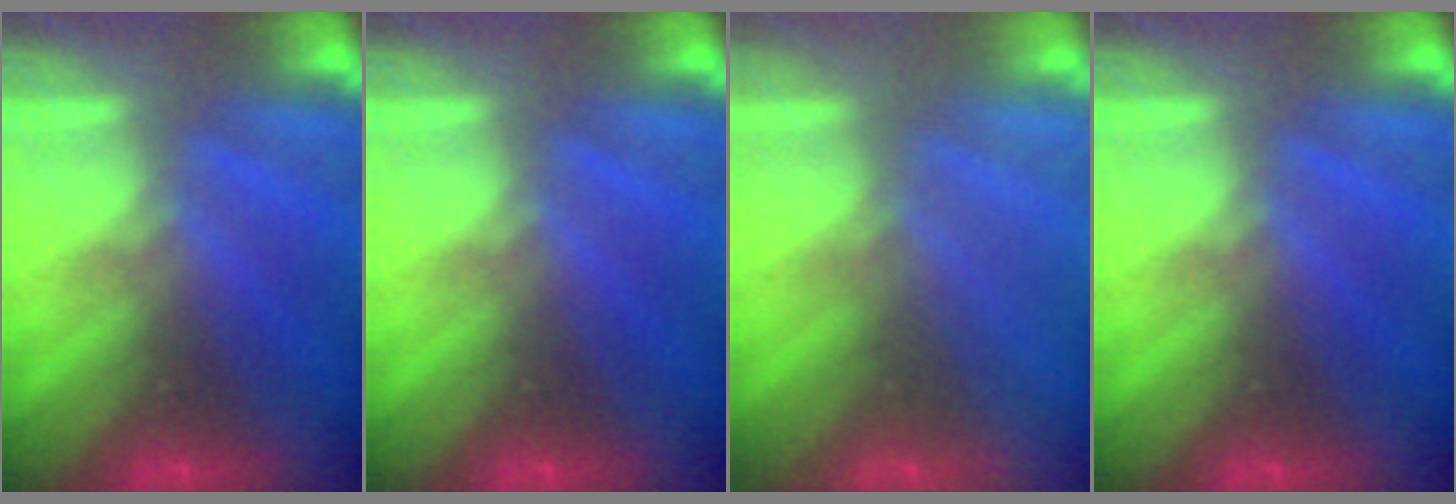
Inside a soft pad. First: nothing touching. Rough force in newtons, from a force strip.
{"total": 0.0}
{"total": 2.9}
{"total": 0.0}